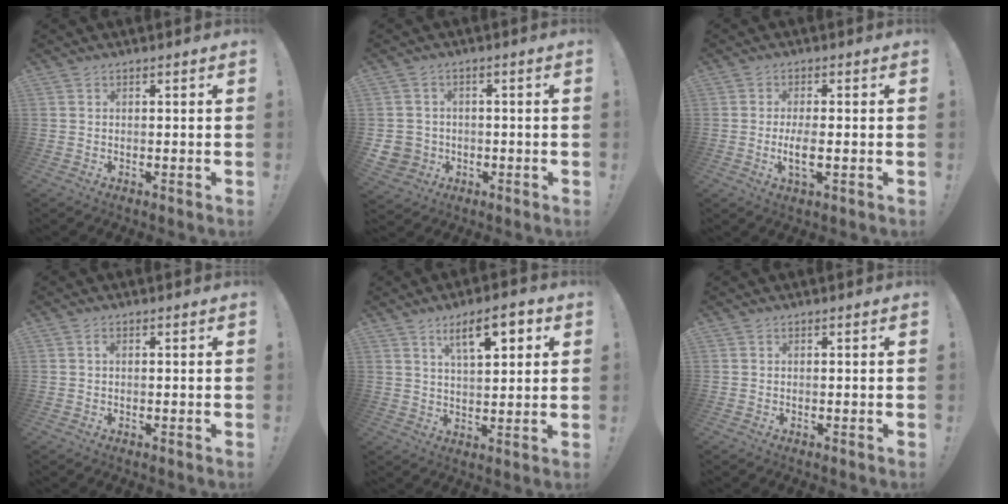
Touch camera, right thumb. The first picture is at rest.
{"total": 5.2, "force": [-1.0, 4.9, 1.6], "torque": [-0.036, 0.005, -0.018]}
{"total": 5.4, "force": [-1.1, 1.5, 5.0], "torque": [-0.101, -0.010, -0.021]}
{"total": 0.8, "force": [0.0, 0.5, 0.7], "torque": [-0.014, 0.003, -0.001]}
{"total": 10.5, "force": [5.0, 3.7, 8.5], "torque": [-0.125, -0.013, 0.081]}
{"total": 0.0}